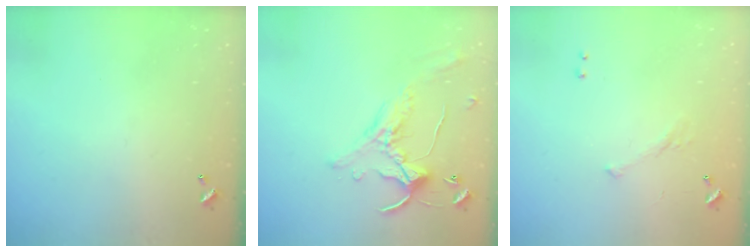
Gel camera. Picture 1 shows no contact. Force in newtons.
{"total": 0.9, "press": 0.1, "slide": 0.9}
{"total": 5.8, "press": 5.8, "slide": 0.8}